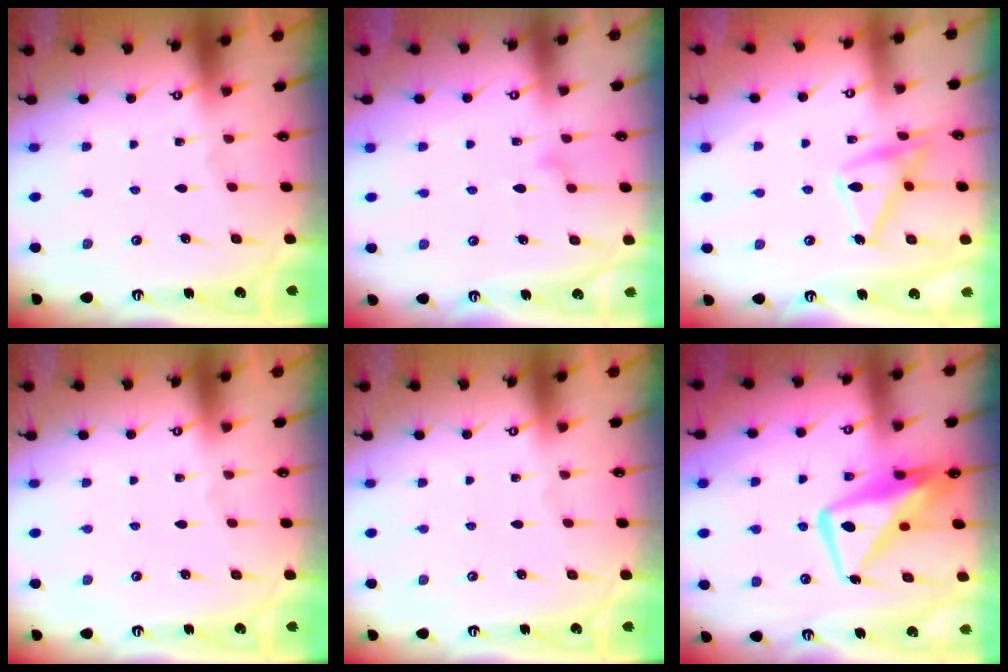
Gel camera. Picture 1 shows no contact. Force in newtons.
{"total": 8.4, "press": 8.4, "slide": 0.5}
{"total": 16.5, "press": 16.5, "slide": 1.1}
{"total": 0.0}
{"total": 0.0}
{"total": 13.2, "press": 13.1, "slide": 1.4}